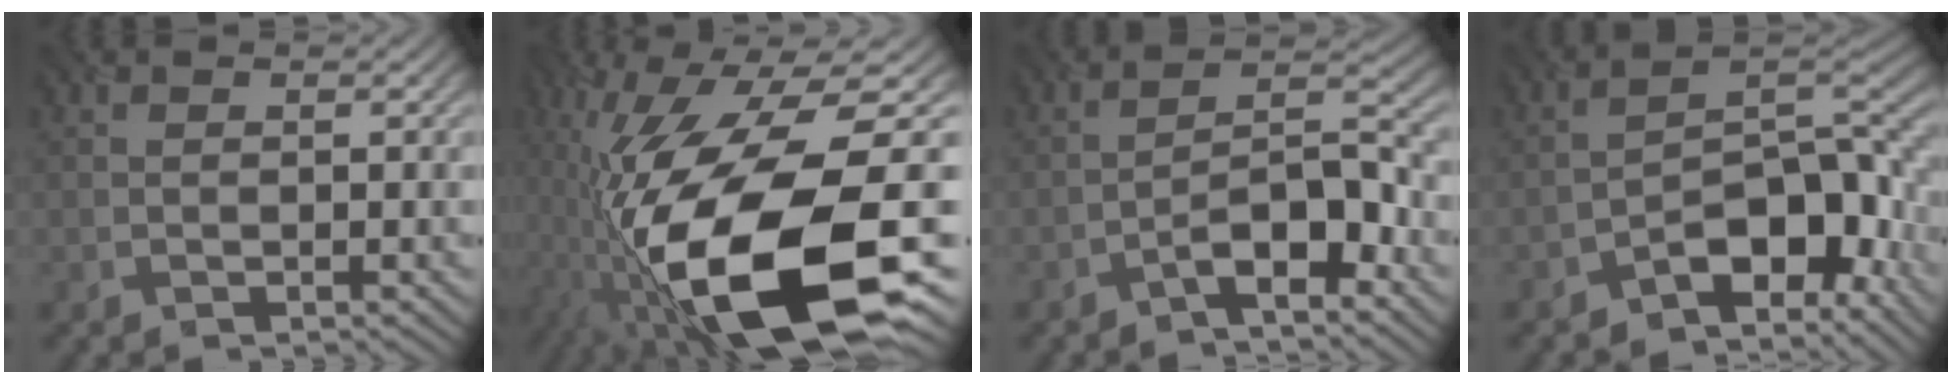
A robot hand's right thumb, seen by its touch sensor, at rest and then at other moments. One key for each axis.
{"total": 19.2, "fx": -7.6, "fy": 6.3, "fz": 16.4, "tx": -0.324, "ty": -0.017, "tz": -0.130}
{"total": 7.0, "fx": -4.6, "fy": 1.9, "fz": 5.0, "tx": -0.076, "ty": 0.021, "tz": -0.088}
{"total": 9.8, "fx": -6.3, "fy": 3.9, "fz": 6.5, "tx": -0.085, "ty": 0.007, "tz": -0.126}